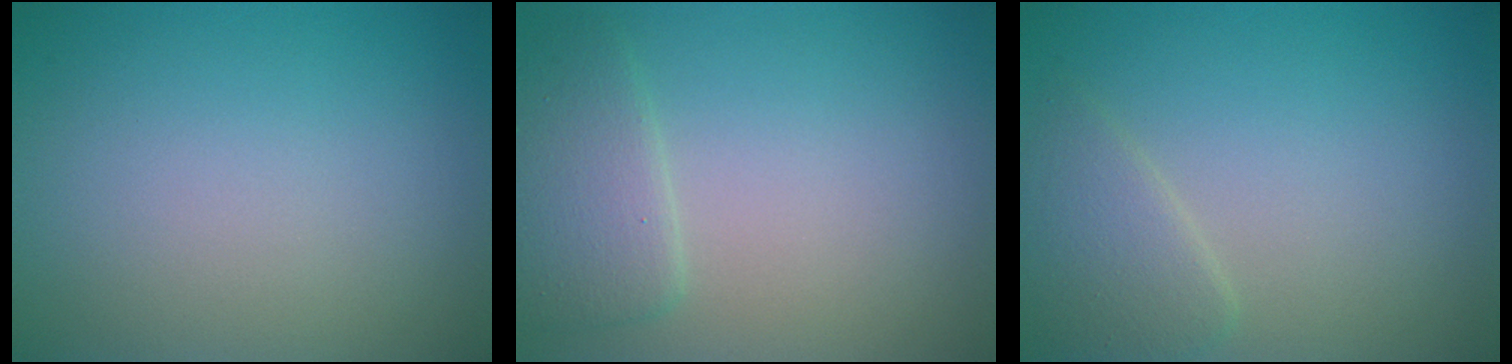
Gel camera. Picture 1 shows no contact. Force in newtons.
{"total": 2.8, "press": 2.8, "slide": 0.2}
{"total": 2.4, "press": 2.4, "slide": 0.2}